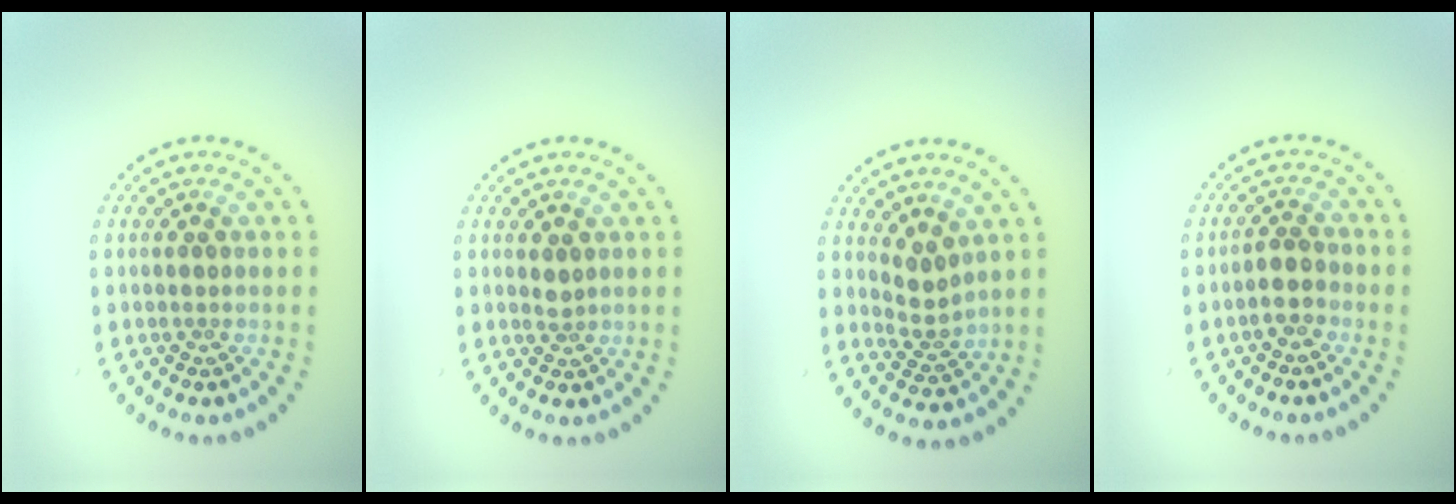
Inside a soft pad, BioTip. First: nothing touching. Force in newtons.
{"total": 0.8, "press": 0.6, "slide": 0.6}
{"total": 2.1, "press": 1.7, "slide": 1.3}
{"total": 1.8, "press": 1.6, "slide": 0.9}